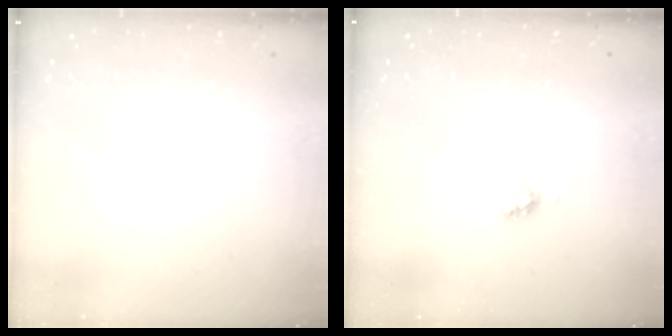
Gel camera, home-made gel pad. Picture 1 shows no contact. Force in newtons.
{"total": 2.2, "press": 2.2, "slide": 0.3}